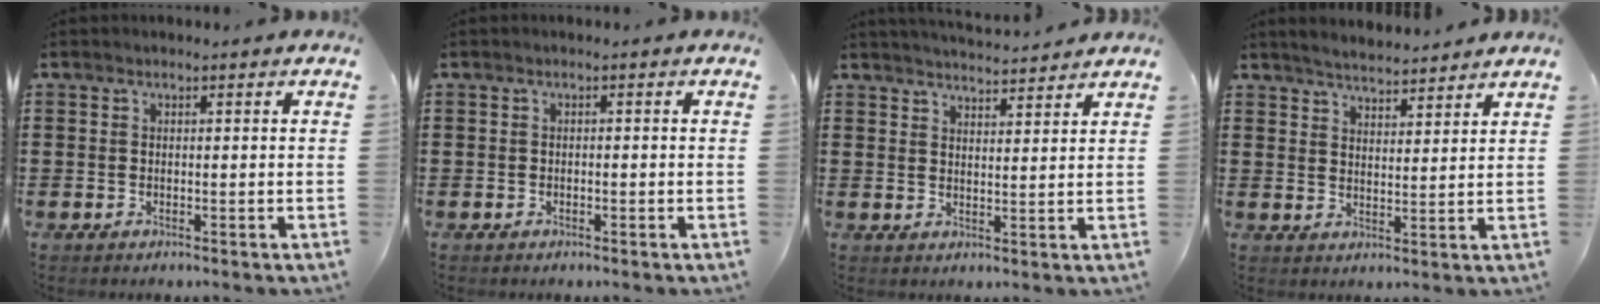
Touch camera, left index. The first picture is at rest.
{"total": 0.6, "force": [-0.5, 0.2, 0.2], "torque": [-0.008, -0.002, -0.010]}
{"total": 3.2, "force": [3.2, -0.1, 0.3], "torque": [-0.015, -0.014, 0.057]}
{"total": 3.8, "force": [3.7, 0.0, 0.4], "torque": [-0.018, -0.012, 0.068]}